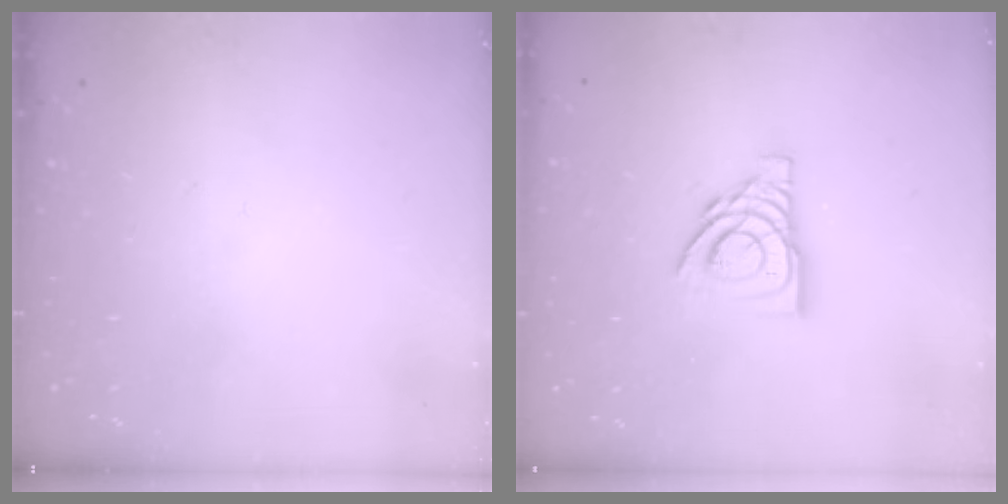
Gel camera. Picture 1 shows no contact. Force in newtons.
{"total": 12.4, "press": 12.3, "slide": 1.3}